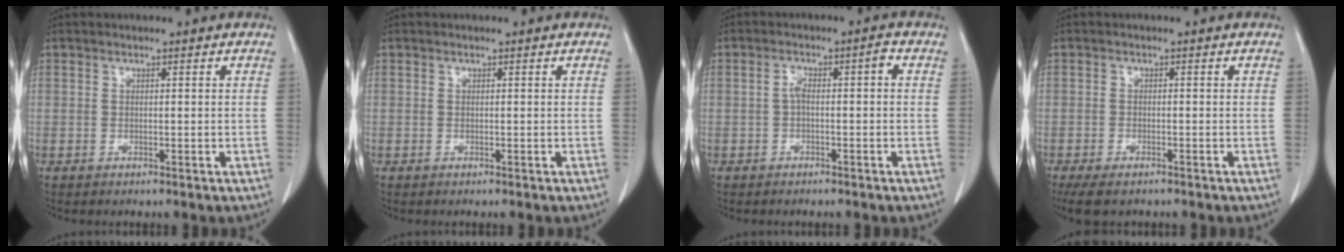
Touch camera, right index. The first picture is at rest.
{"total": 0.0}
{"total": 2.9, "force": [-0.2, 0.8, 2.7], "torque": [-0.048, 0.019, -0.001]}
{"total": 5.4, "force": [-4.1, 2.0, 2.8], "torque": [-0.049, -0.012, -0.062]}